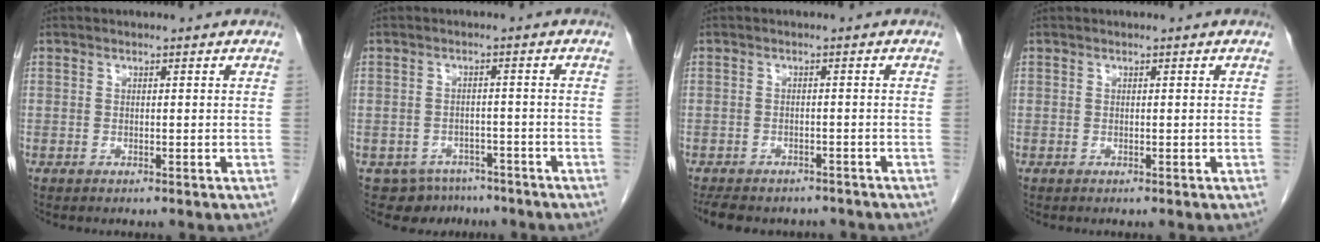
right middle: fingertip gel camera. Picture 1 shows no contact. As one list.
[{"total": 5.6, "force": [-4.5, 3.4, 0.1], "torque": [0.013, 0.014, -0.059]}, {"total": 10.2, "force": [-8.7, 4.2, 3.3], "torque": [-0.065, -0.001, -0.109]}, {"total": 0.0}]